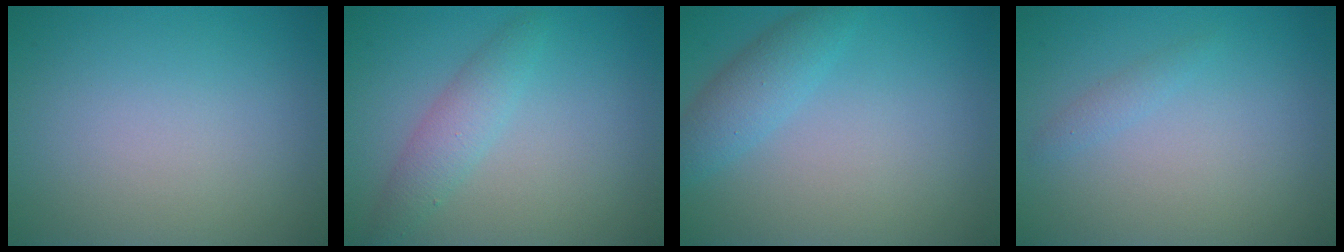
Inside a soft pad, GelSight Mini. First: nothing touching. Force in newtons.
{"total": 2.4, "press": 2.4, "slide": 0.1}
{"total": 2.7, "press": 2.7, "slide": 0.1}
{"total": 0.8, "press": 0.8, "slide": 0.1}